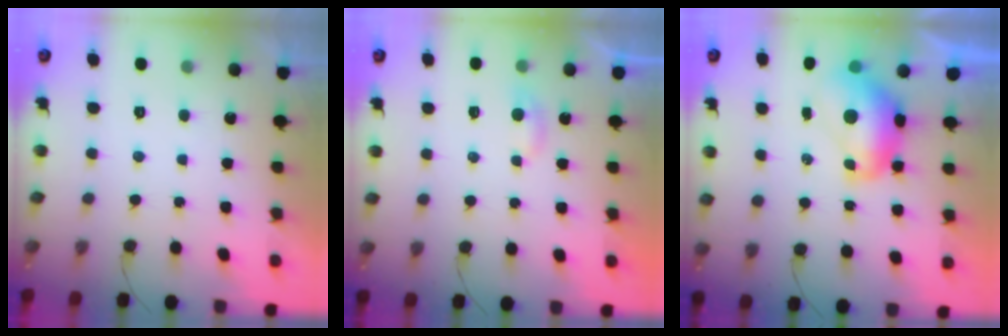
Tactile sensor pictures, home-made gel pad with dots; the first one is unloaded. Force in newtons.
{"total": 2.7, "press": 2.7, "slide": 0.3}
{"total": 9.4, "press": 9.4, "slide": 0.9}